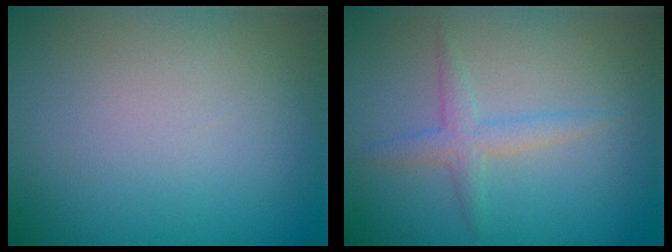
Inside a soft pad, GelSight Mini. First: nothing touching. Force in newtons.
{"total": 2.0, "press": 2.0, "slide": 0.1}